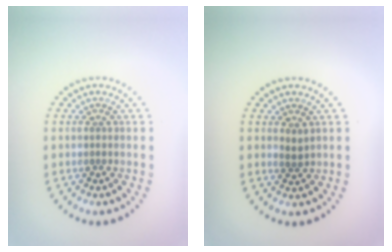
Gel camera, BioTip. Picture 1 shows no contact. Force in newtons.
{"total": 0.8, "press": 0.7, "slide": 0.4}